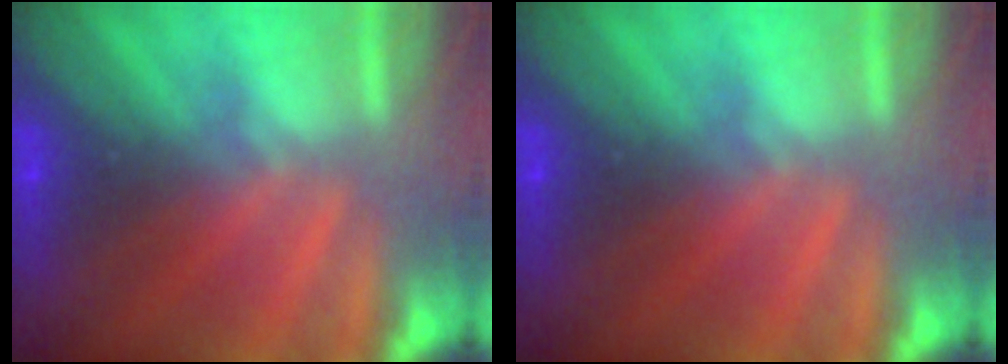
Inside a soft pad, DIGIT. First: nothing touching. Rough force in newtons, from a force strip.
{"total": 0.0}